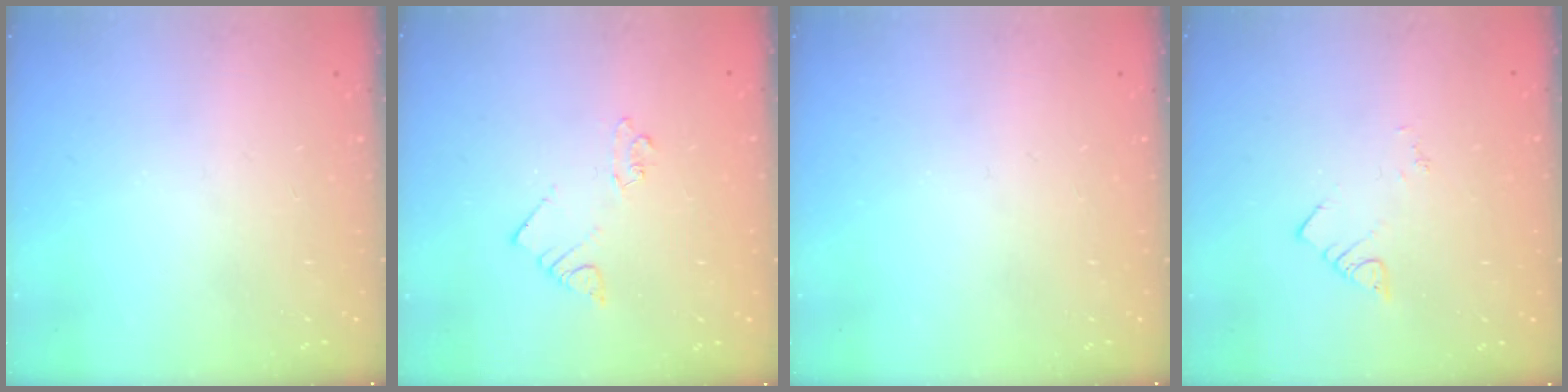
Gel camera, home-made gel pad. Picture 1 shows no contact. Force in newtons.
{"total": 1.7, "press": 1.6, "slide": 0.2}
{"total": 0.0}
{"total": 1.8, "press": 1.8, "slide": 0.3}